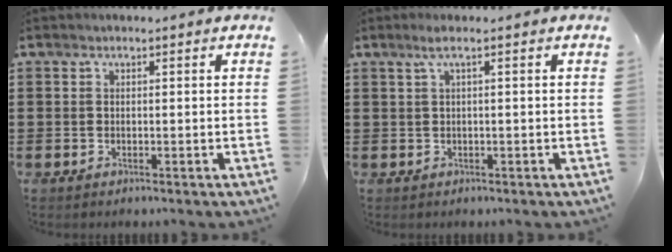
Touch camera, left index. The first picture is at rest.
{"total": 1.6, "force": [0.2, -0.1, 1.6], "torque": [-0.028, -0.002, 0.004]}